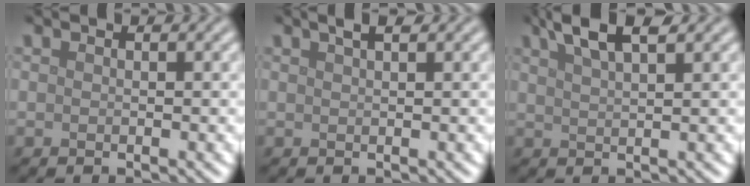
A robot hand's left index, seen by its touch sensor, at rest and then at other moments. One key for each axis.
{"total": 1.6, "fx": 1.0, "fy": 0.4, "fz": 1.2, "tx": -0.013, "ty": 0.003, "tz": 0.011}
{"total": 3.9, "fx": 2.7, "fy": 0.8, "fz": 2.6, "tx": -0.039, "ty": 0.013, "tz": 0.048}